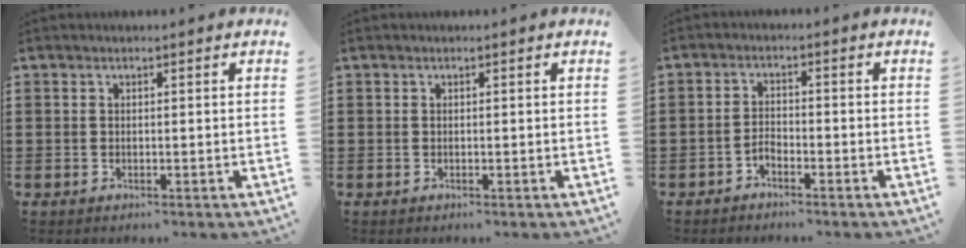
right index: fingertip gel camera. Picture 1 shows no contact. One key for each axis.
{"total": 0.0}
{"total": 1.9, "fx": -1.6, "fy": 0.7, "fz": 0.5, "tx": -0.017, "ty": 0.003, "tz": -0.034}